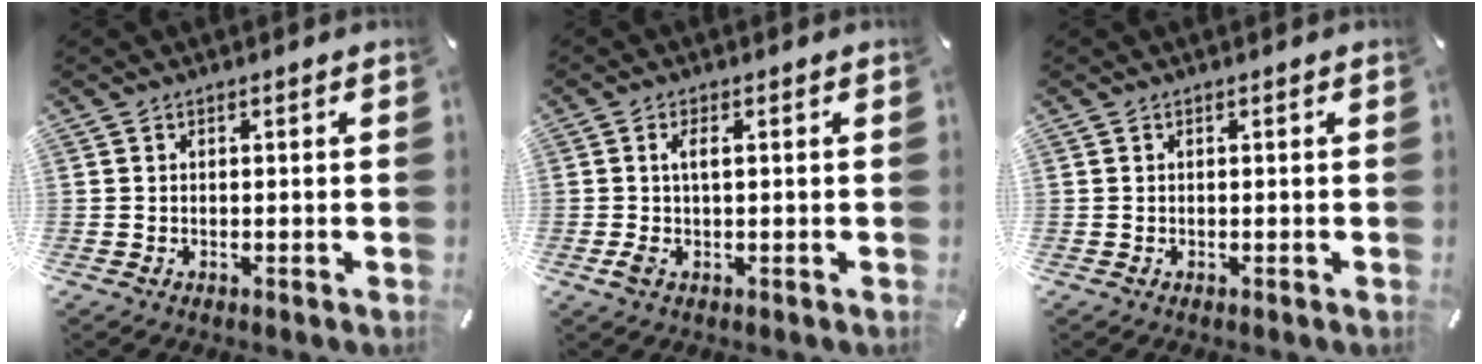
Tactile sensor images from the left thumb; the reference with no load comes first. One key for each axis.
{"total": 3.2, "fx": 0.2, "fy": 1.1, "fz": 3.0, "tx": -0.064, "ty": 0.000, "tz": 0.000}
{"total": 0.0}